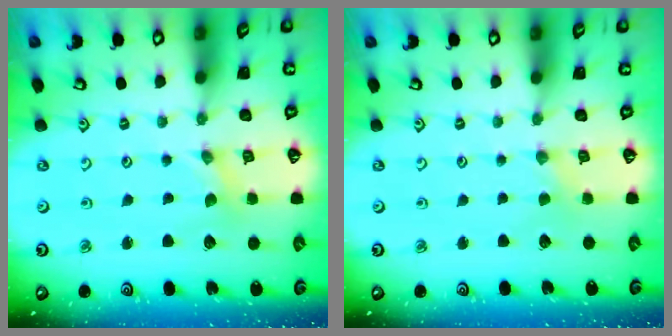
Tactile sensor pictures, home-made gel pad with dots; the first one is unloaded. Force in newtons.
{"total": 0.0}